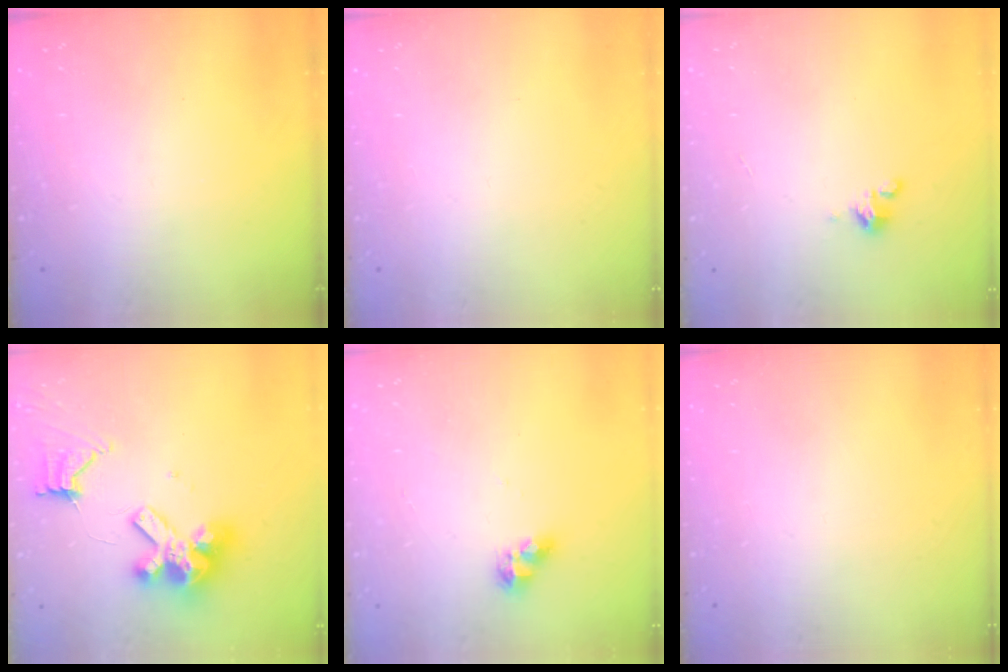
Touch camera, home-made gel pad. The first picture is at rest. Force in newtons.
{"total": 0.0}
{"total": 1.8, "press": 1.7, "slide": 0.4}
{"total": 14.3, "press": 14.2, "slide": 1.7}
{"total": 8.1, "press": 8.1, "slide": 1.0}
{"total": 0.0}